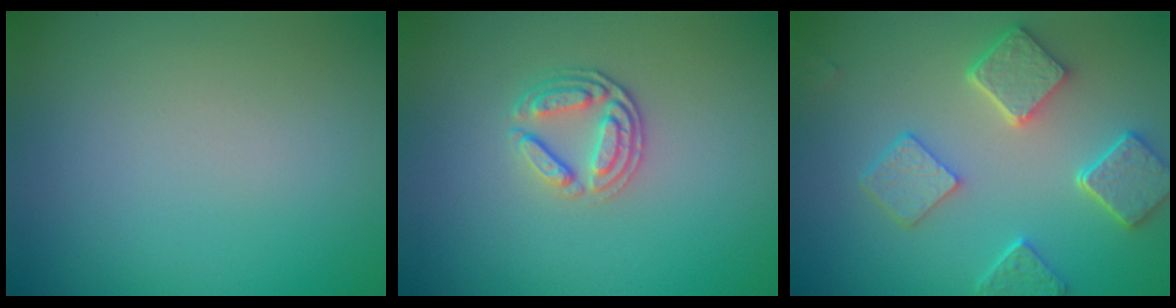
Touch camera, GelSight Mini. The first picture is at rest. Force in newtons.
{"total": 2.7, "press": 2.4, "slide": 1.2}
{"total": 5.4, "press": 4.3, "slide": 3.2}